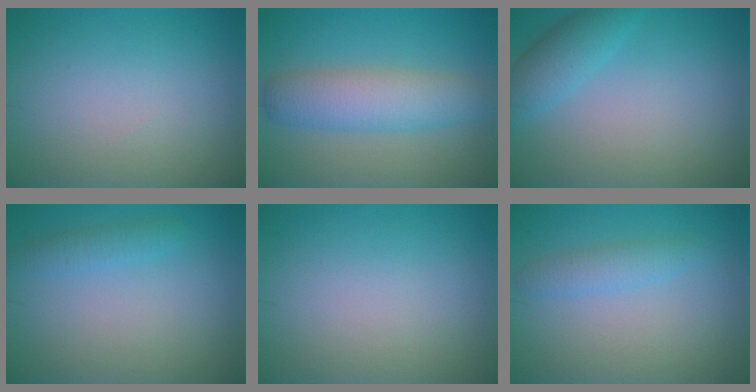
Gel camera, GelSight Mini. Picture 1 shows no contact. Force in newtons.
{"total": 5.5, "press": 5.5, "slide": 0.2}
{"total": 3.0, "press": 3.0, "slide": 0.2}
{"total": 1.6, "press": 1.6, "slide": 0.0}
{"total": 0.0}
{"total": 2.0, "press": 2.0, "slide": 0.2}